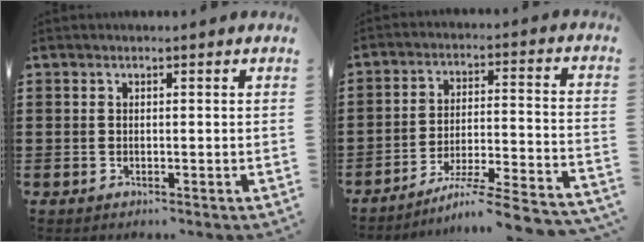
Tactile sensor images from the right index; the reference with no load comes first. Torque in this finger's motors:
{"motor_torque": [2.14, 0.00, 0.38, 0.14]}